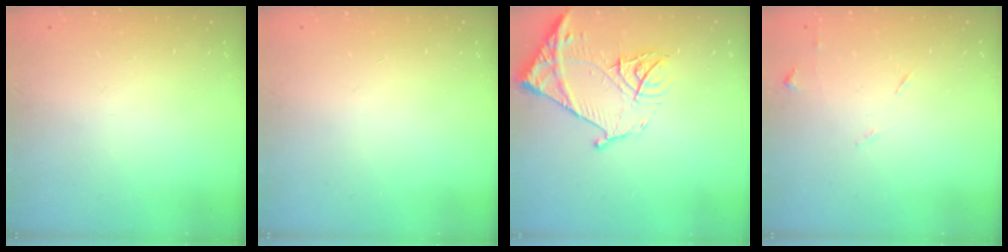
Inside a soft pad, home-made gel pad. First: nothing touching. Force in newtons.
{"total": 0.0}
{"total": 15.0, "press": 14.9, "slide": 1.6}
{"total": 5.3, "press": 5.2, "slide": 0.7}